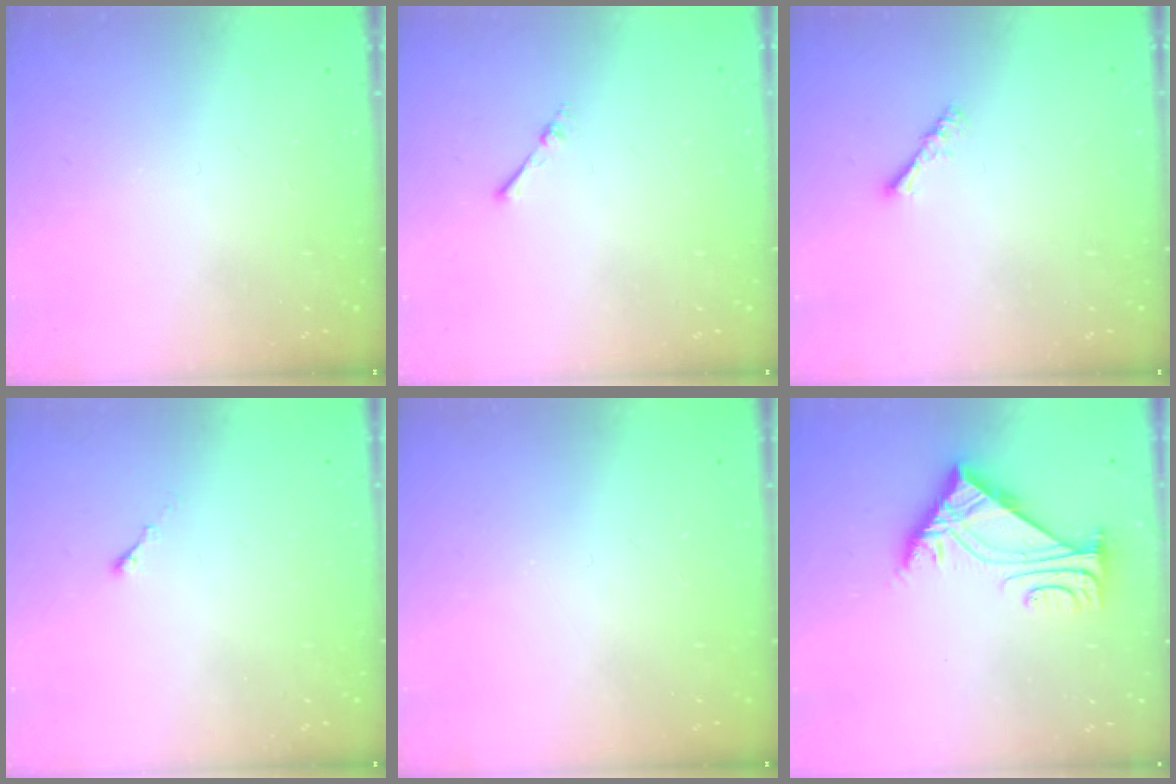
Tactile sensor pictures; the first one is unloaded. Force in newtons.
{"total": 1.7, "press": 1.7, "slide": 0.3}
{"total": 2.4, "press": 2.4, "slide": 0.3}
{"total": 0.0}
{"total": 0.0}
{"total": 7.2, "press": 7.2, "slide": 1.1}